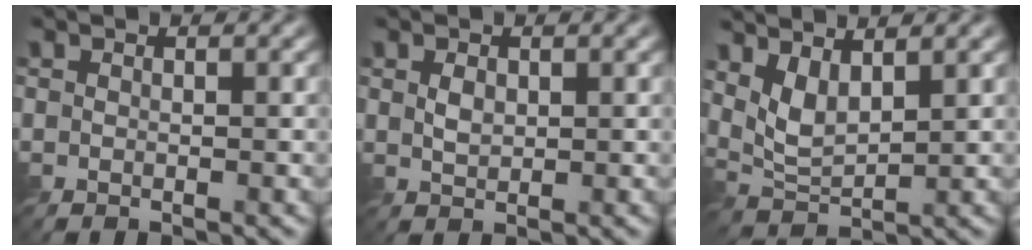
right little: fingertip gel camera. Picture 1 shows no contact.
{"total": 1.2, "force": [0.2, 0.8, 0.9], "torque": [-0.022, -0.001, 0.006]}
{"total": 3.5, "force": [1.7, 1.4, 2.7], "torque": [-0.067, -0.010, 0.037]}